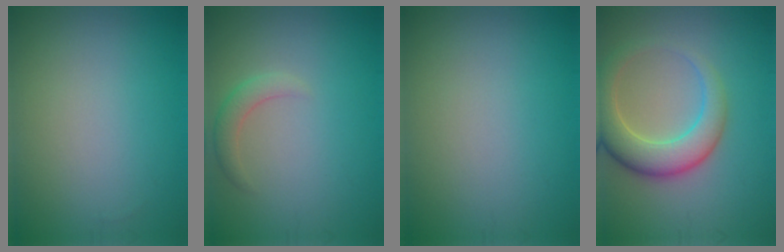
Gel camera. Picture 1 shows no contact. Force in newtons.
{"total": 1.7, "press": 1.7, "slide": 0.3}
{"total": 0.0}
{"total": 5.6, "press": 5.6, "slide": 0.4}